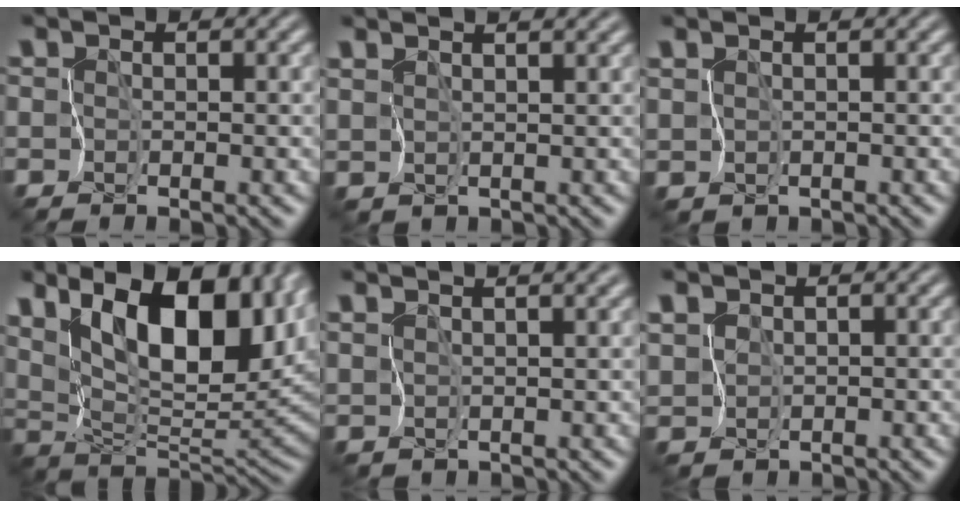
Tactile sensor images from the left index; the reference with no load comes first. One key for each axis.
{"total": 2.9, "fx": 2.4, "fy": 0.8, "fz": 1.5, "tx": -0.040, "ty": 0.015, "tz": 0.037}
{"total": 0.0}
{"total": 15.0, "fx": 6.4, "fy": 6.3, "fz": 12.0, "tx": -0.193, "ty": 0.007, "tz": 0.108}
{"total": 3.3, "fx": 2.4, "fy": 0.8, "fz": 2.1, "tx": -0.044, "ty": 0.019, "tz": 0.038}
{"total": 2.1, "fx": 0.4, "fy": 1.9, "fz": 0.5, "tx": -0.032, "ty": 0.008, "tz": 0.010}